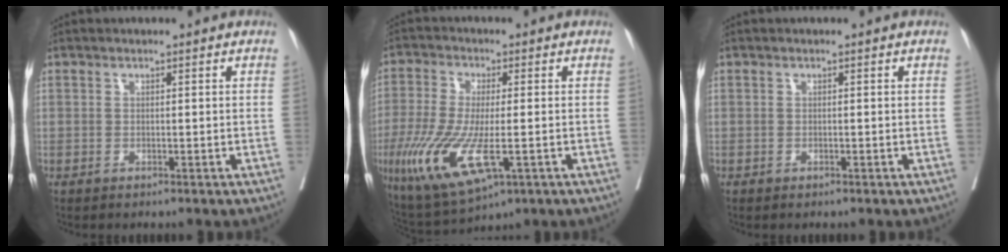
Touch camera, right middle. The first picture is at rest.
{"total": 12.9, "force": [-4.2, 3.6, 11.7], "torque": [-0.240, -0.037, -0.065]}
{"total": 0.0}